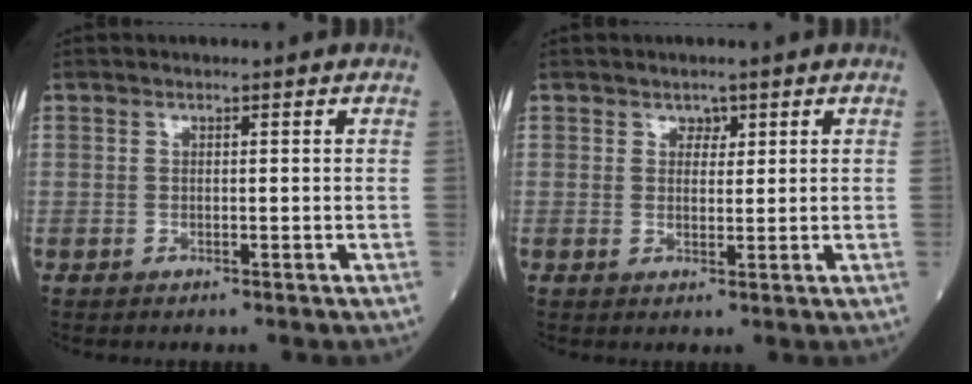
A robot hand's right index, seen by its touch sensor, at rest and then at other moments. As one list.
[{"total": 1.6, "force": [1.1, 1.1, 0.6], "torque": [0.002, -0.003, 0.014]}]